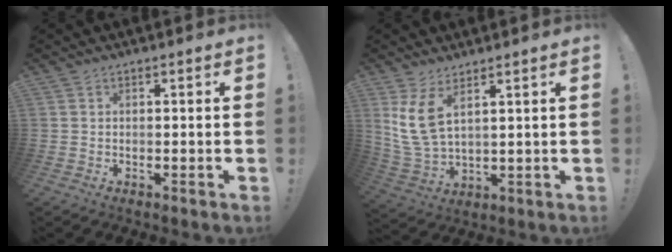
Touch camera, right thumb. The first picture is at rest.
{"total": 9.0, "force": [4.7, 3.7, 6.7], "torque": [-0.130, -0.026, 0.091]}